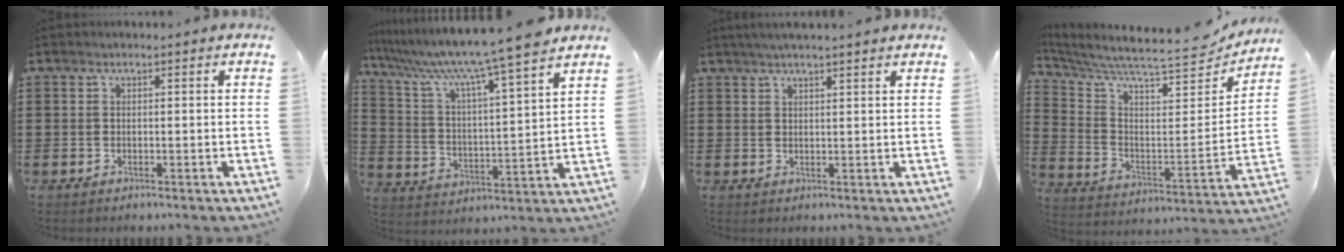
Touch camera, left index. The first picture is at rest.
{"total": 9.1, "force": [7.7, -1.0, 4.8], "torque": [-0.127, -0.059, 0.120]}
{"total": 2.2, "force": [2.0, -0.2, 1.0], "torque": [-0.022, 0.002, 0.037]}
{"total": 6.6, "force": [6.0, 0.4, 2.7], "torque": [-0.087, -0.060, 0.095]}